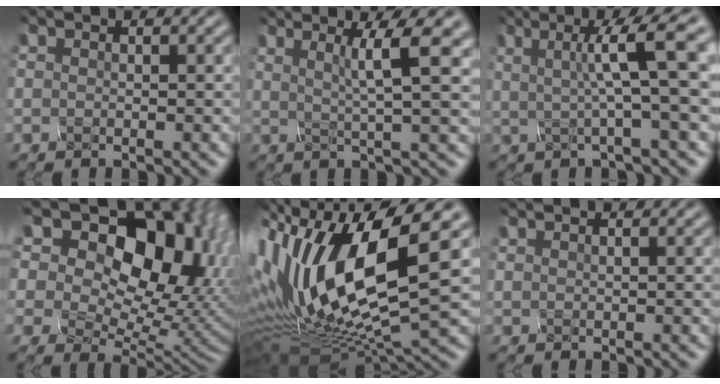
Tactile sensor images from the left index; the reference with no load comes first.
{"total": 5.2, "force": [1.7, 0.4, 4.9], "torque": [-0.088, 0.008, 0.045]}
{"total": 6.3, "force": [1.0, 0.7, 6.2], "torque": [-0.109, 0.008, 0.028]}
{"total": 17.0, "force": [6.4, 11.1, 11.3], "torque": [-0.200, 0.054, 0.120]}
{"total": 15.2, "force": [0.9, 6.0, 13.9], "torque": [-0.301, 0.007, 0.024]}
{"total": 1.2, "force": [0.7, 0.5, 0.9], "torque": [0.000, 0.011, -0.005]}